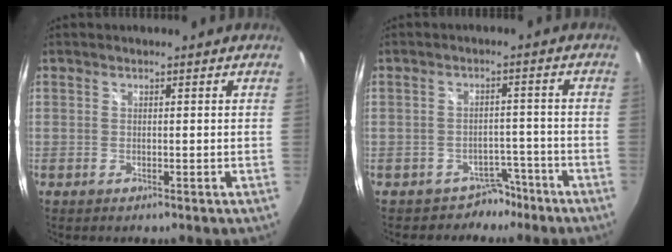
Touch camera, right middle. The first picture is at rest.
{"total": 4.4, "force": [-3.2, 3.0, 0.1], "torque": [0.001, 0.026, -0.045]}